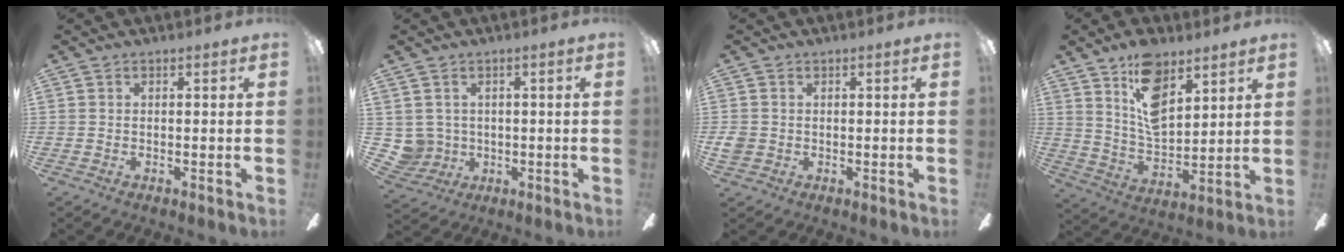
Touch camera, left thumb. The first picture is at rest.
{"total": 5.0, "force": [1.1, 4.9, 0.3], "torque": [-0.030, -0.006, 0.023]}
{"total": 2.8, "force": [-0.1, 2.6, 1.1], "torque": [-0.017, 0.006, 0.000]}
{"total": 13.8, "force": [8.6, 7.0, 8.1], "torque": [-0.138, -0.036, 0.156]}